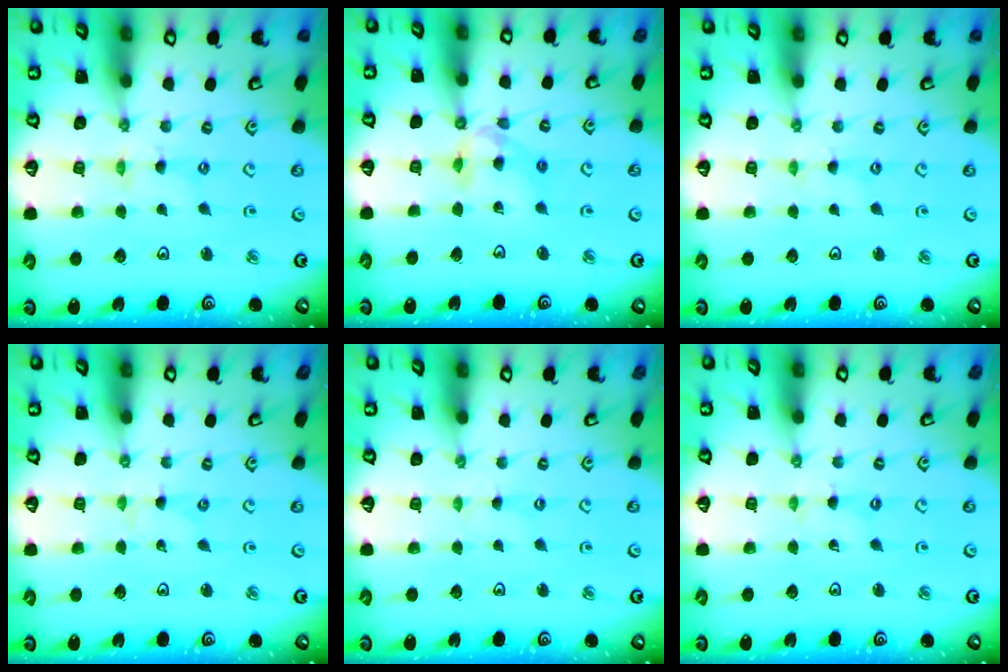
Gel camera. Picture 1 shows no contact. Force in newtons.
{"total": 10.2, "press": 10.2, "slide": 1.0}
{"total": 0.9, "press": 0.9, "slide": 0.1}
{"total": 0.0}
{"total": 0.0}
{"total": 0.0}